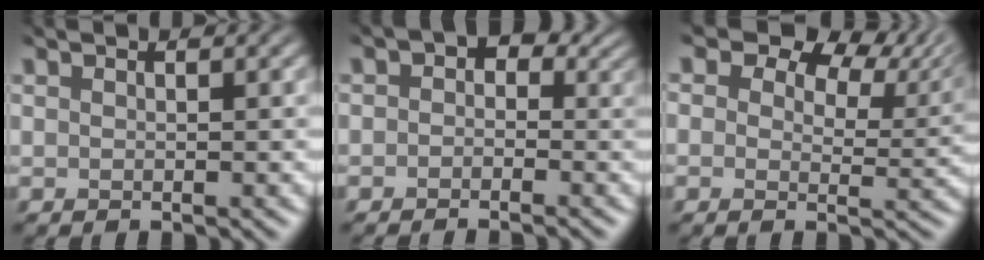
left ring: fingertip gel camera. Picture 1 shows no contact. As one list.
[{"total": 4.4, "force": [0.7, 3.4, 2.7], "torque": [-0.018, 0.005, -0.007]}, {"total": 6.2, "force": [4.0, 3.8, 2.8], "torque": [-0.045, -0.011, 0.058]}]